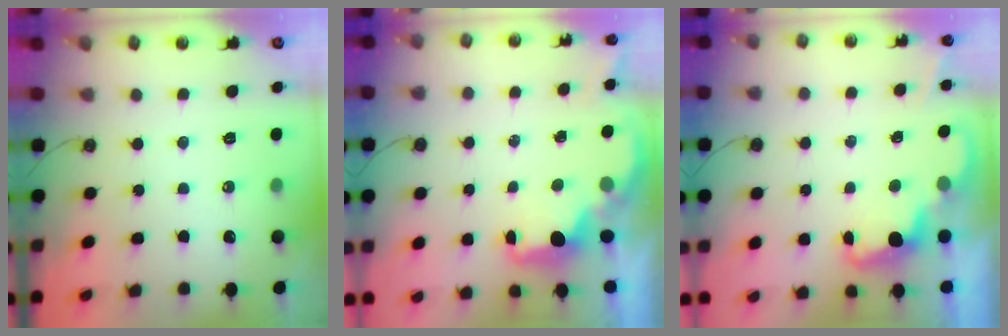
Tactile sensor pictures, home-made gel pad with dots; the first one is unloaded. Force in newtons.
{"total": 2.0, "press": 2.0, "slide": 0.6}
{"total": 2.4, "press": 2.3, "slide": 0.5}